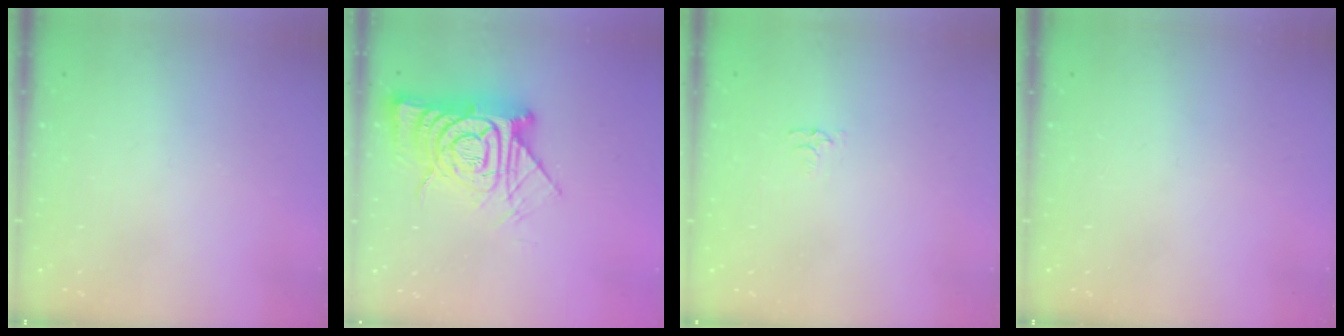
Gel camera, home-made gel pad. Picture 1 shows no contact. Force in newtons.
{"total": 17.2, "press": 17.1, "slide": 1.5}
{"total": 2.6, "press": 2.6, "slide": 0.4}
{"total": 0.0}